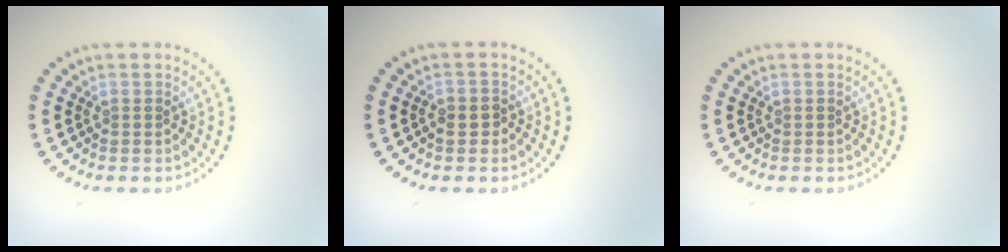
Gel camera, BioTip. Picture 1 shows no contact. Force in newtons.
{"total": 1.1, "press": 1.0, "slide": 0.4}
{"total": 0.0}